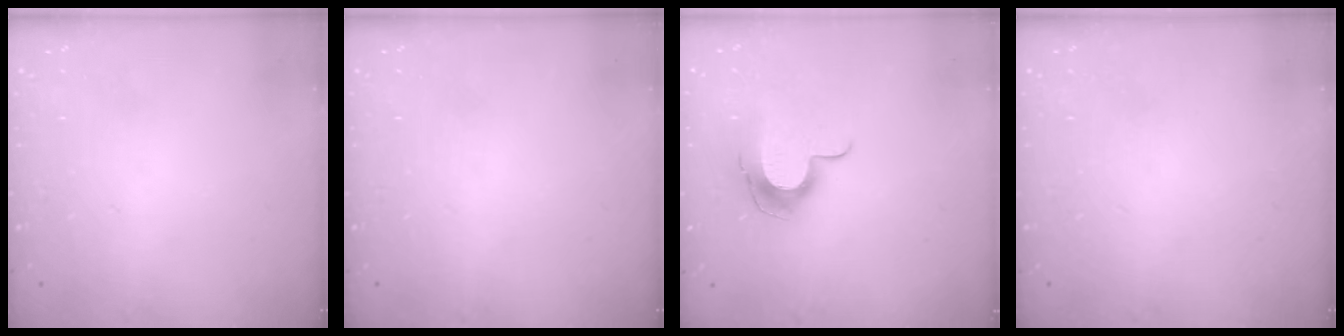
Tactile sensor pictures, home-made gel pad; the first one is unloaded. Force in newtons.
{"total": 0.0}
{"total": 10.9, "press": 10.9, "slide": 0.7}
{"total": 0.0}